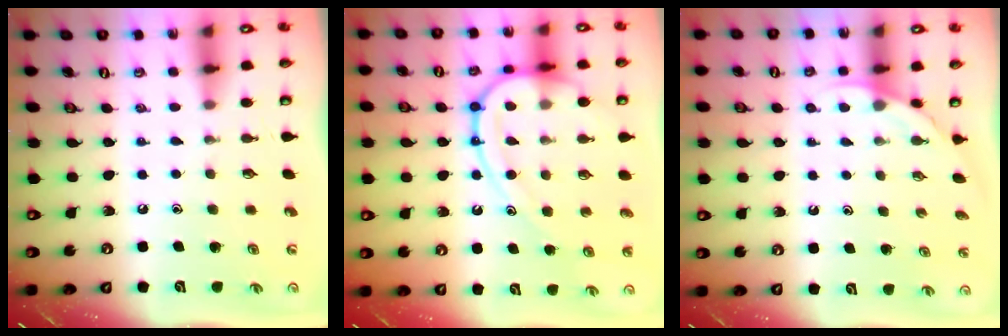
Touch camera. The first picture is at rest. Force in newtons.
{"total": 14.3, "press": 14.3, "slide": 1.4}
{"total": 2.5, "press": 2.5, "slide": 0.2}